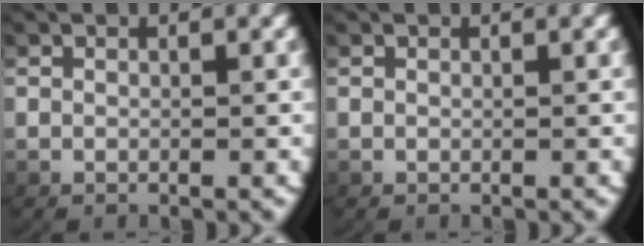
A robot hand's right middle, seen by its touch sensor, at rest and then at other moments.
{"total": 0.0}